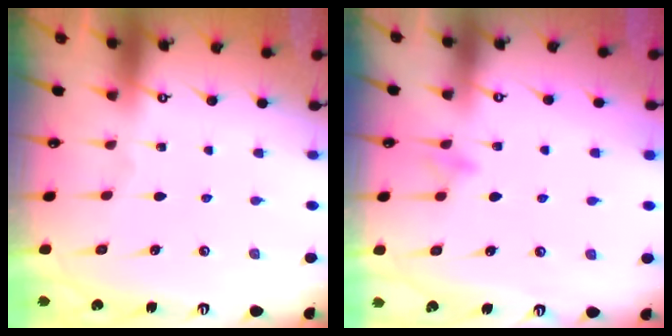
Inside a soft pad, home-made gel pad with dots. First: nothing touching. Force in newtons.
{"total": 7.7, "press": 7.6, "slide": 0.8}